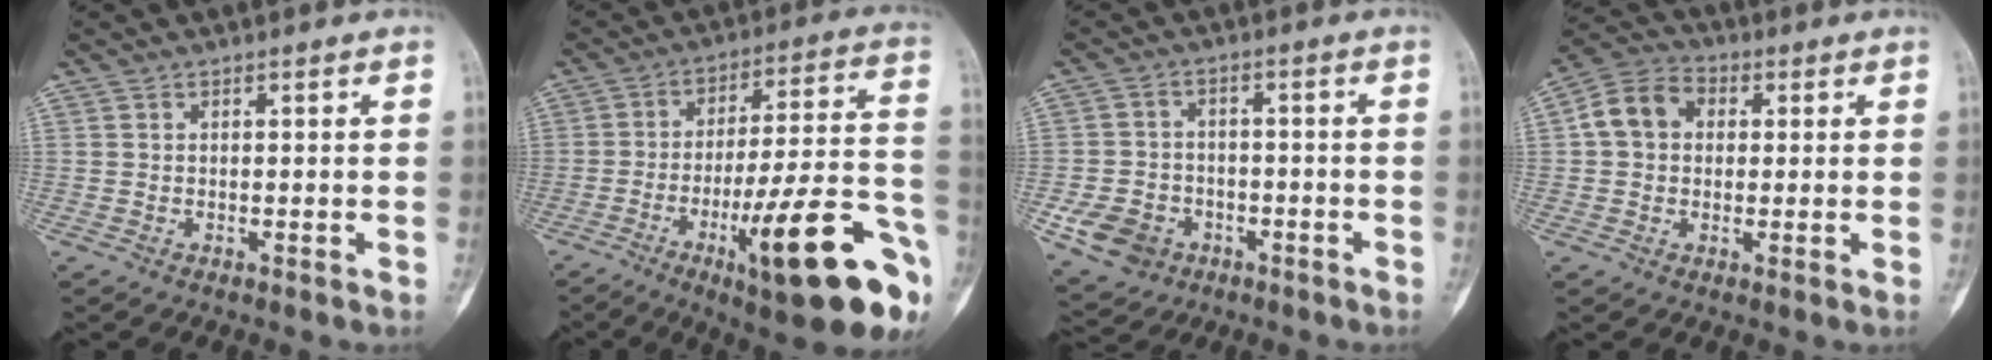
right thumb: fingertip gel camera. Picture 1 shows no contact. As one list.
[{"total": 23.7, "force": [-10.5, 4.9, 20.7], "torque": [-0.265, 0.049, -0.152]}, {"total": 8.5, "force": [-3.6, 6.8, 3.5], "torque": [-0.048, 0.024, -0.053]}, {"total": 8.3, "force": [1.2, 6.6, 4.8], "torque": [-0.076, 0.022, 0.012]}]